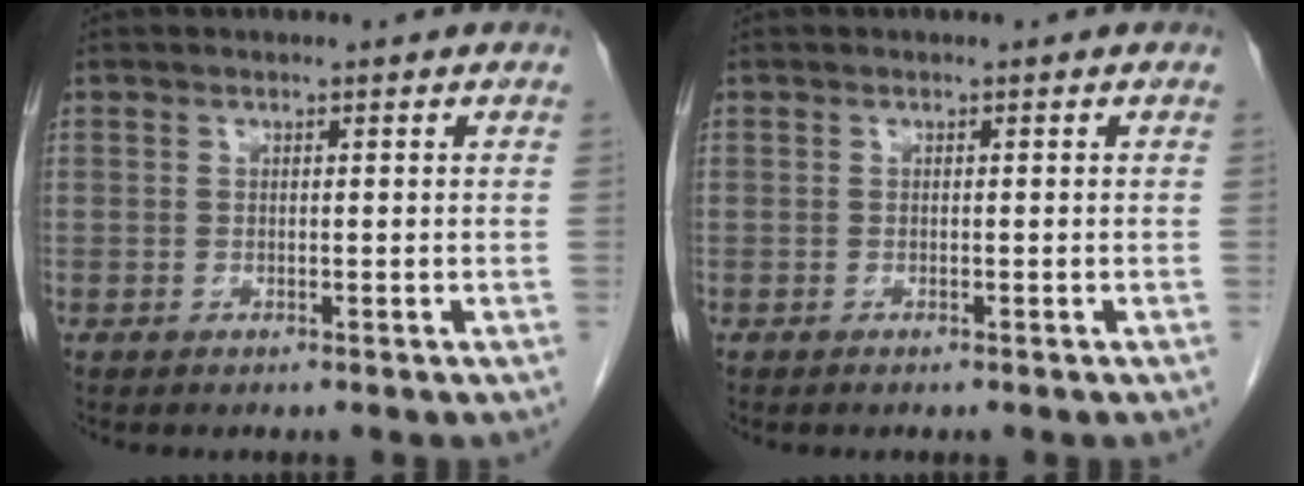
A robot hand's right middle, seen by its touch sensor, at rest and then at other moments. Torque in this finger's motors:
{"motor_torque": [-0.08, -0.04, 0.02, 0.00]}